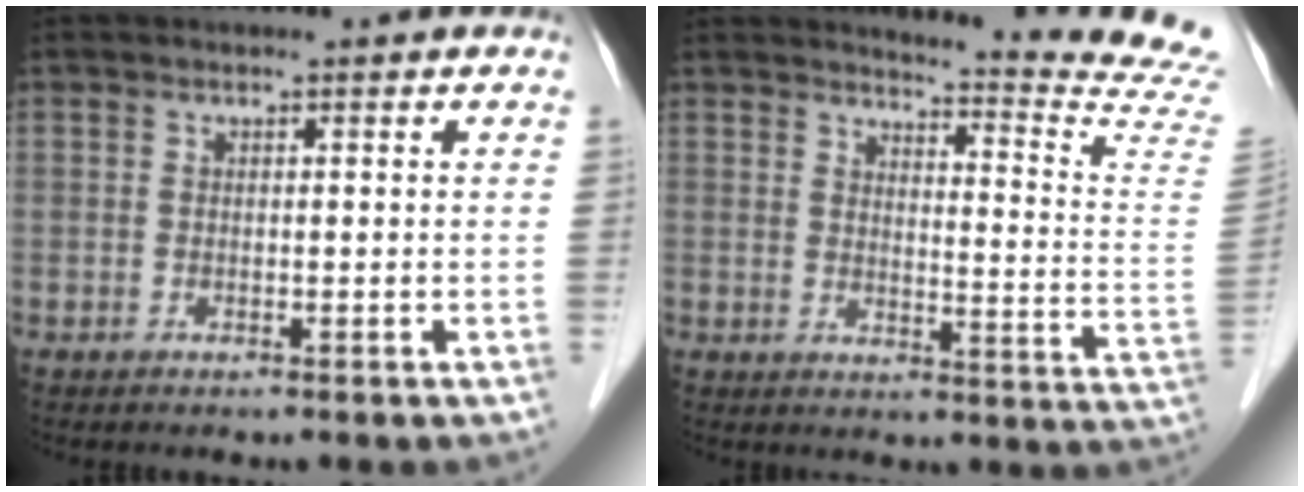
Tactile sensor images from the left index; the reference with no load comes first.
{"total": 16.8, "force": [16.3, -1.9, 3.4], "torque": [-0.048, -0.160, 0.164]}